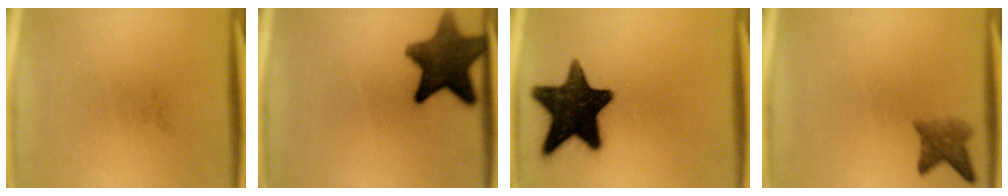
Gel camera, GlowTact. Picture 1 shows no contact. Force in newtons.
{"total": 11.6}
{"total": 17.9}
{"total": 3.4}